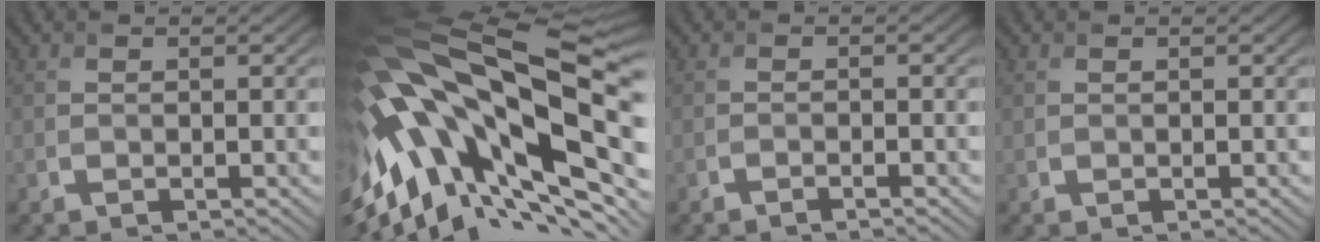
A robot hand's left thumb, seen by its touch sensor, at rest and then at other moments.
{"total": 22.3, "force": [-1.9, 10.8, 19.5], "torque": [-0.396, -0.048, -0.029]}
{"total": 0.9, "force": [-0.8, 0.0, 0.5], "torque": [-0.007, 0.001, -0.017]}
{"total": 0.0}